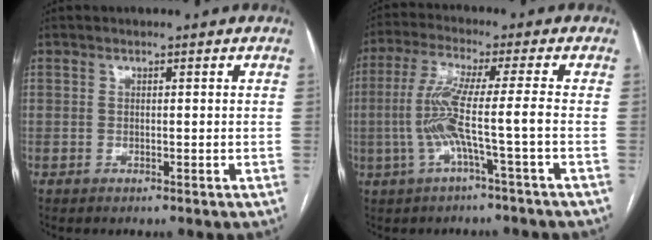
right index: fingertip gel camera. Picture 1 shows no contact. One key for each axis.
{"total": 8.2, "fx": -1.9, "fy": -1.0, "fz": 7.9, "tx": -0.171, "ty": 0.009, "tz": -0.035}